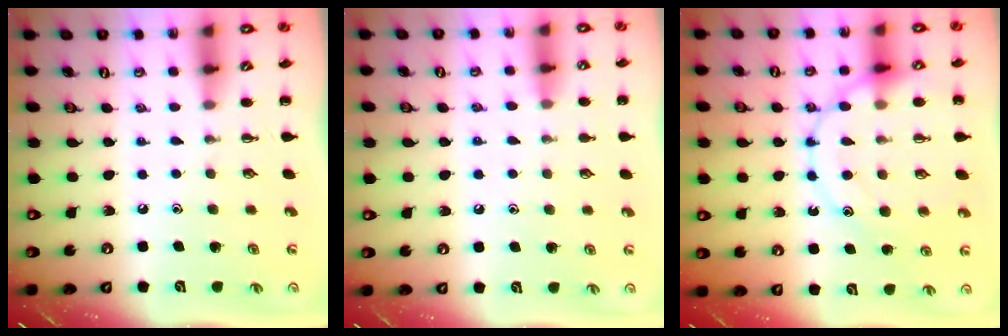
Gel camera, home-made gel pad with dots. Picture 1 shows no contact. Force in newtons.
{"total": 7.1, "press": 6.6, "slide": 2.6}
{"total": 17.0, "press": 16.9, "slide": 1.9}